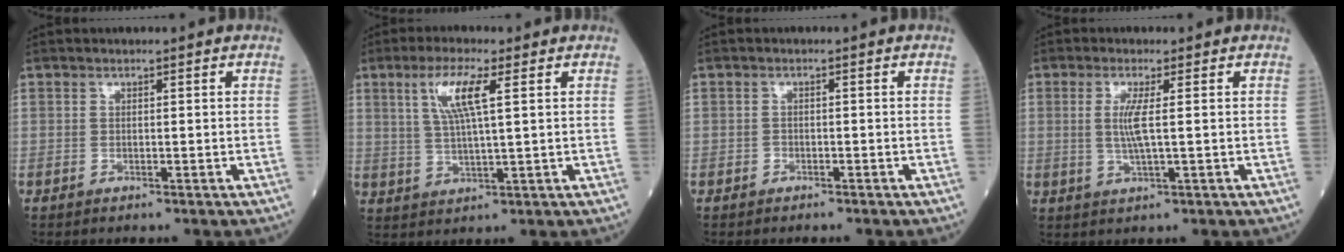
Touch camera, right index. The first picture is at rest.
{"total": 6.8, "force": [2.7, 0.5, 6.2], "torque": [-0.130, 0.006, 0.057]}
{"total": 0.8, "force": [-0.6, 0.4, 0.1], "torque": [-0.005, 0.003, -0.010]}
{"total": 3.7, "force": [0.5, 0.0, 3.7], "torque": [-0.082, -0.006, 0.013]}